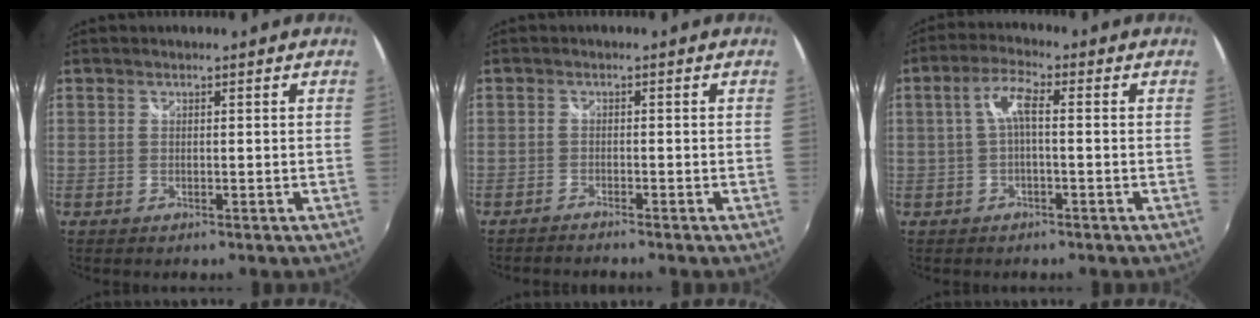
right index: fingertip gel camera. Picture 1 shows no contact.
{"total": 2.1, "force": [-2.0, 0.1, 0.4], "torque": [-0.021, -0.010, -0.038]}
{"total": 4.5, "force": [-0.2, 1.0, 4.4], "torque": [-0.091, 0.011, -0.003]}